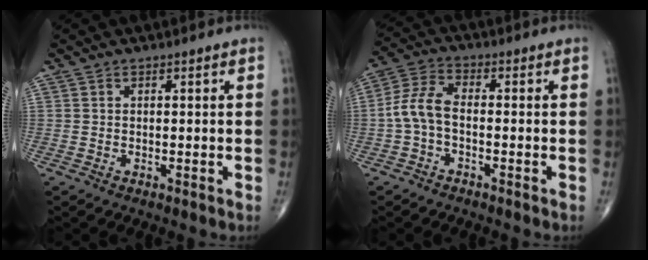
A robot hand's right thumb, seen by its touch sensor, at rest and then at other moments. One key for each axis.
{"total": 6.5, "fx": -1.3, "fy": 3.4, "fz": 5.4, "tx": -0.118, "ty": 0.023, "tz": -0.036}